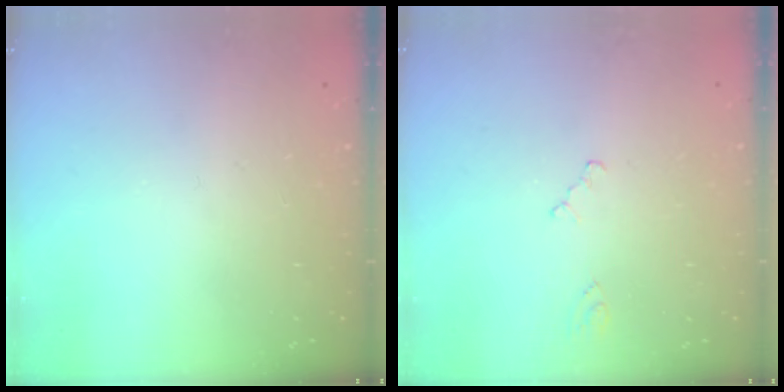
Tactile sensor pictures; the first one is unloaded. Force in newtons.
{"total": 0.7, "press": 0.6, "slide": 0.2}